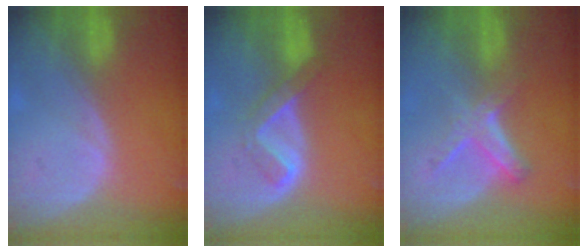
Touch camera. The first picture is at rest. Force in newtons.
{"total": 5.2, "press": 4.5, "slide": 2.6}
{"total": 5.8, "press": 5.1, "slide": 2.8}